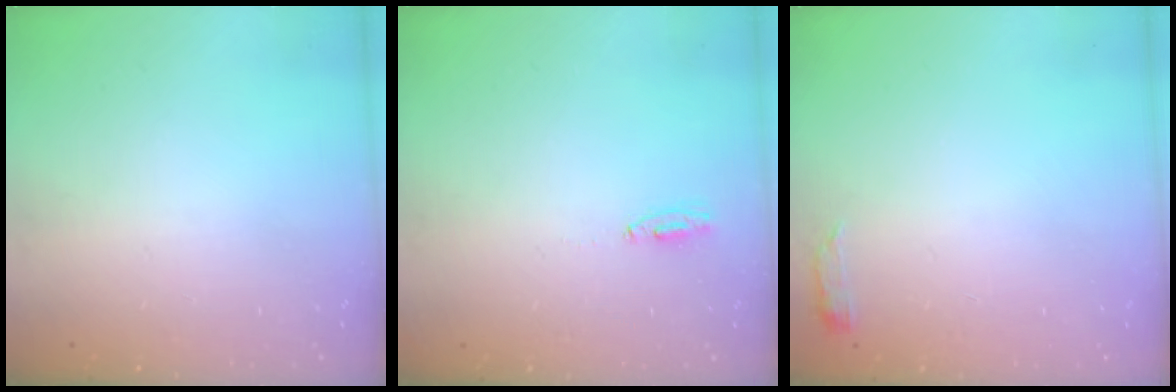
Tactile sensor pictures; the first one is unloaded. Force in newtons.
{"total": 3.4, "press": 3.0, "slide": 1.6}
{"total": 2.8, "press": 2.8, "slide": 0.5}